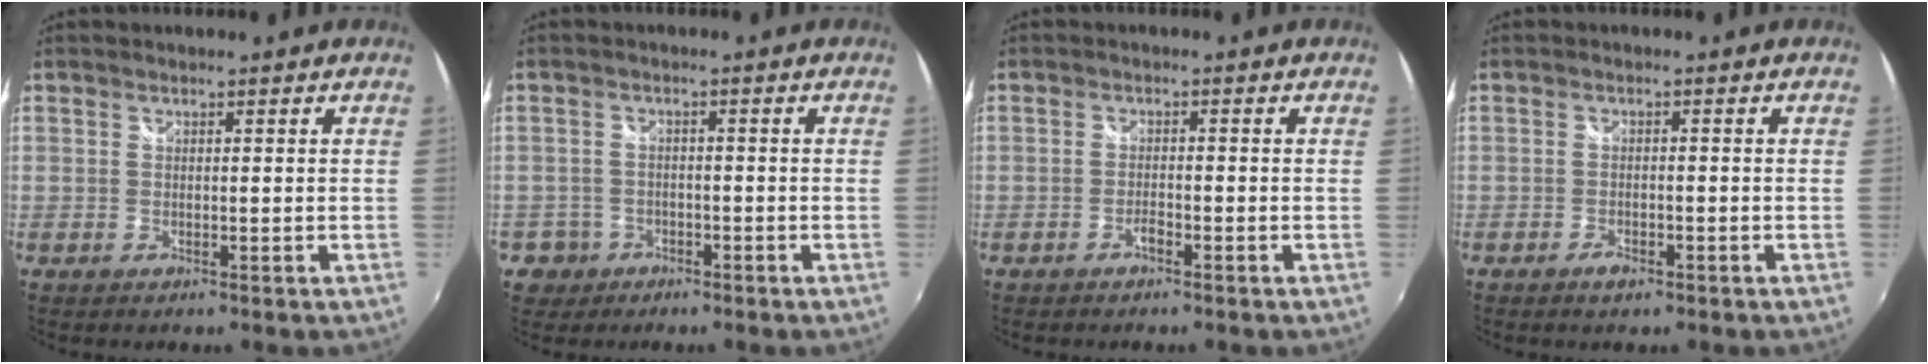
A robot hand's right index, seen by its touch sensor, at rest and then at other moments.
{"total": 4.7, "force": [-2.1, 4.2, 0.2], "torque": [-0.022, 0.014, -0.037]}
{"total": 1.4, "force": [-1.1, 0.3, 0.7], "torque": [-0.017, 0.001, -0.023]}
{"total": 2.0, "force": [-1.5, 0.9, 1.1], "torque": [-0.026, -0.003, -0.029]}